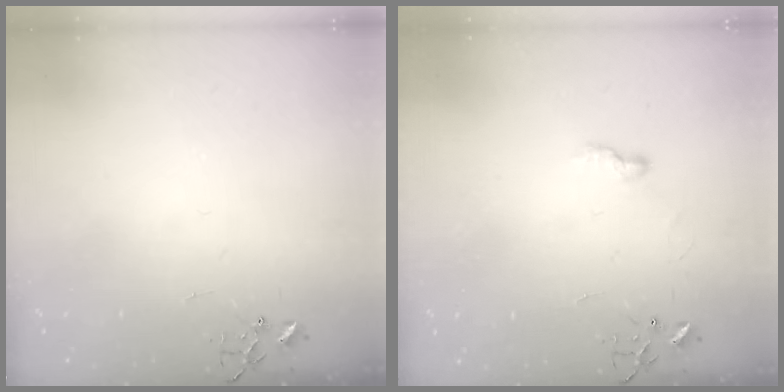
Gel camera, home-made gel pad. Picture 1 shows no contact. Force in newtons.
{"total": 4.6, "press": 4.6, "slide": 0.6}